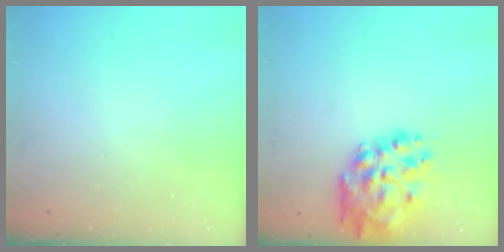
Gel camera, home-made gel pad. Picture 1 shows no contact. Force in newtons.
{"total": 13.4, "press": 12.5, "slide": 4.8}